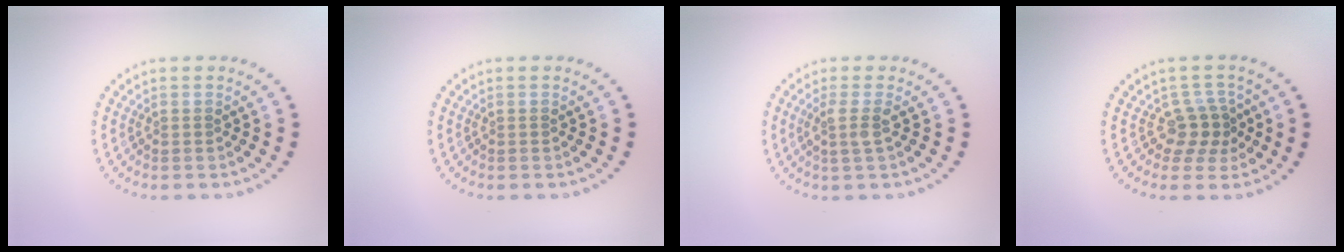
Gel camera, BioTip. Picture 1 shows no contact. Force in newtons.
{"total": 0.0}
{"total": 1.9, "press": 1.3, "slide": 1.3}
{"total": 2.6, "press": 2.1, "slide": 1.6}